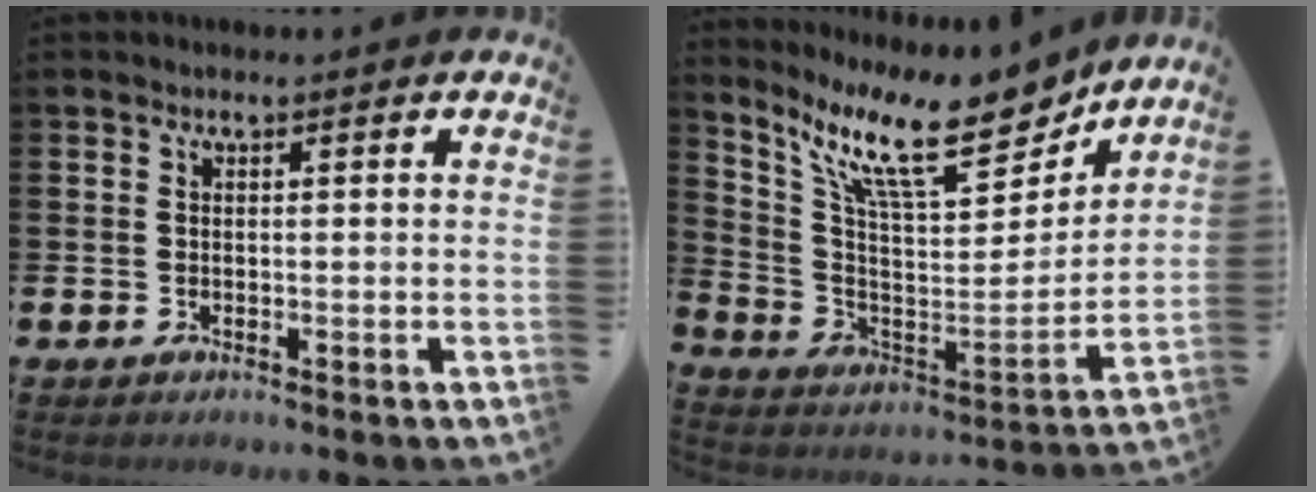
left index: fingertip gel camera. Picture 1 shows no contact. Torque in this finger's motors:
{"motor_torque": [1.17, -0.97, 0.26, 0.21]}